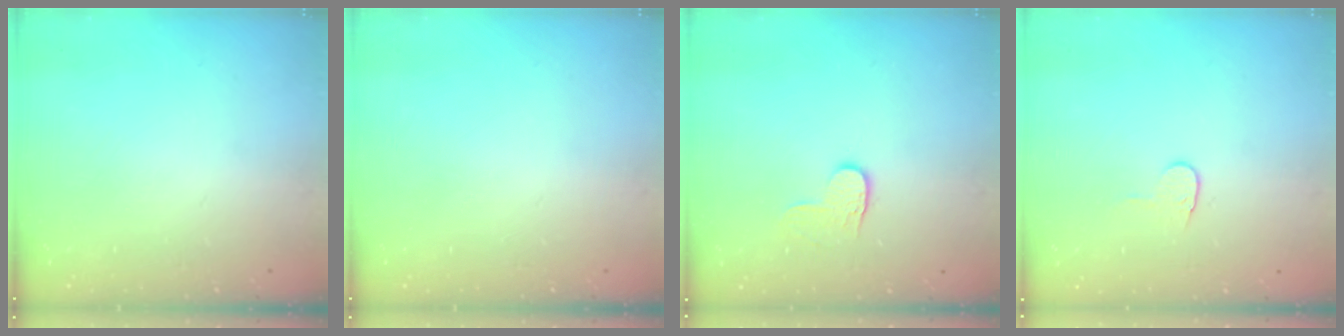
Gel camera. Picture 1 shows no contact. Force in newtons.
{"total": 0.0}
{"total": 4.2, "press": 4.2, "slide": 0.5}
{"total": 3.8, "press": 3.7, "slide": 0.4}